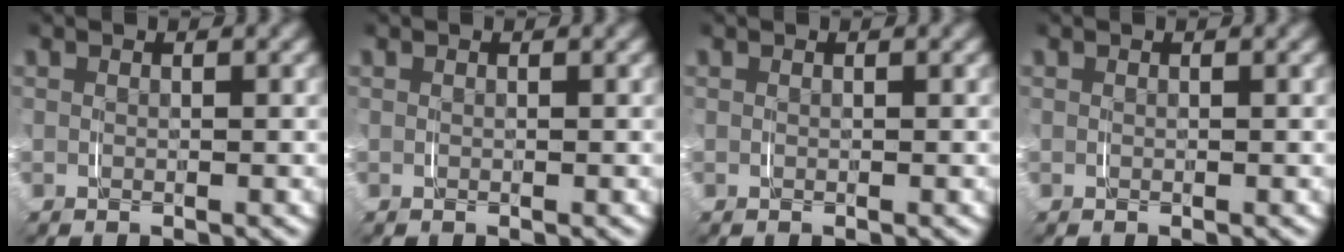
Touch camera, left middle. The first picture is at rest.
{"total": 0.0}
{"total": 0.0}
{"total": 0.0}